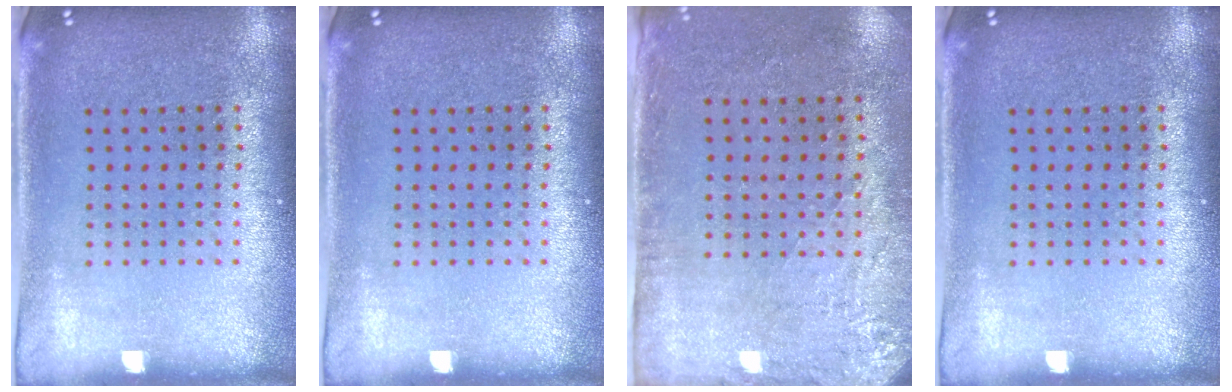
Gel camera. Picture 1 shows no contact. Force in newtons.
{"total": 0.0}
{"total": 2.8, "press": 2.3, "slide": 1.6}
{"total": 0.0}